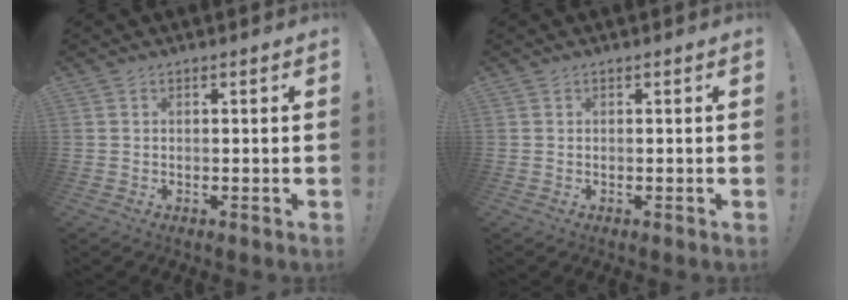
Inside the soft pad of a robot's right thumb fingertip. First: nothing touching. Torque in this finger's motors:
{"motor_torque": [0.00, 0.00, 0.02, -0.02, 0.00]}